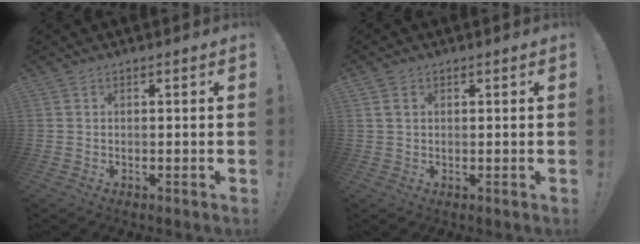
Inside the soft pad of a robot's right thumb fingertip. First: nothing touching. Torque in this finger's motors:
{"motor_torque": [-0.19, -0.18, -0.11, -0.05, 0.06]}